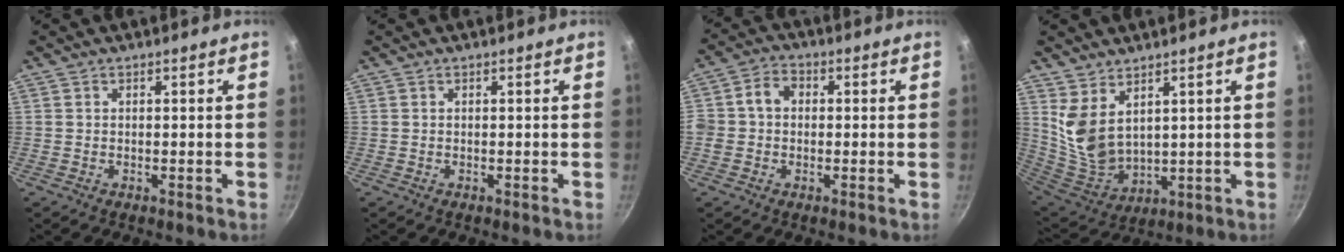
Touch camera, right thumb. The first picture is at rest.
{"total": 0.0}
{"total": 5.2, "force": [0.2, 4.4, 2.9], "torque": [-0.031, 0.013, -0.009]}
{"total": 9.6, "force": [4.7, 5.6, 6.2], "torque": [-0.107, -0.059, 0.112]}